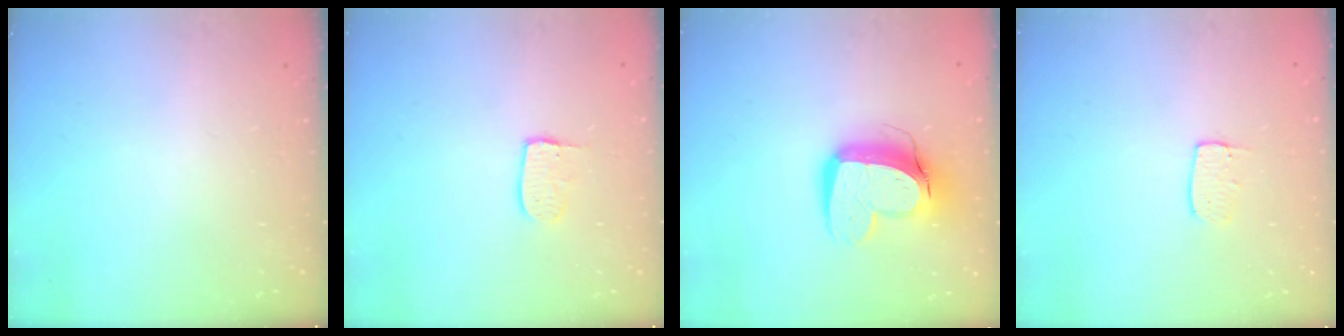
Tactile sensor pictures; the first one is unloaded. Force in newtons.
{"total": 6.3, "press": 6.3, "slide": 0.3}
{"total": 13.5, "press": 13.4, "slide": 1.4}
{"total": 6.0, "press": 6.0, "slide": 0.3}